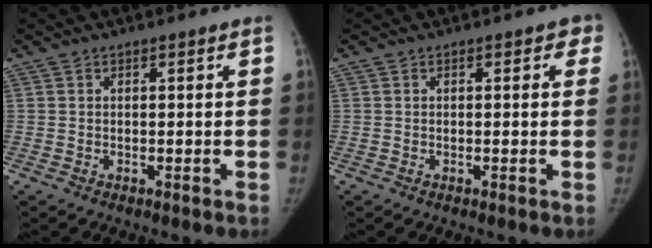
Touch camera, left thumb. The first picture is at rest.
{"total": 1.8, "force": [0.7, 1.2, 1.2], "torque": [0.014, 0.005, 0.001]}